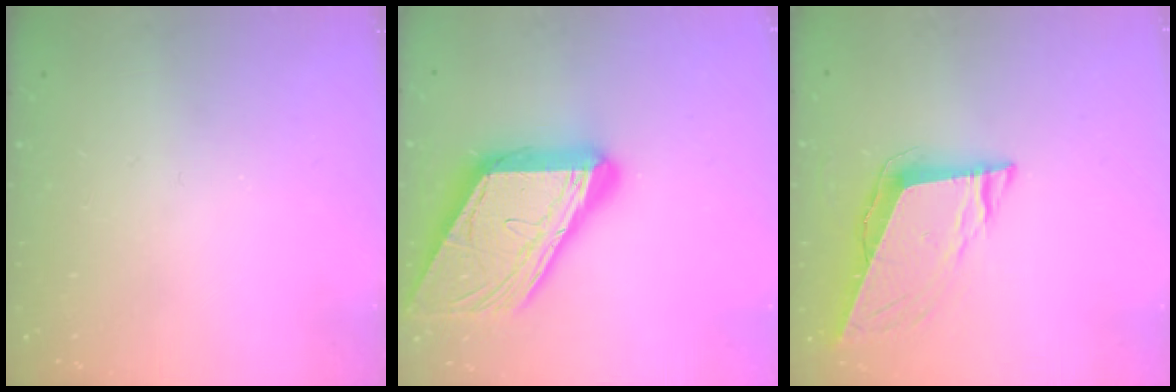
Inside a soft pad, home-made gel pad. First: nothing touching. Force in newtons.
{"total": 22.4, "press": 22.2, "slide": 2.6}
{"total": 10.4, "press": 9.8, "slide": 3.5}